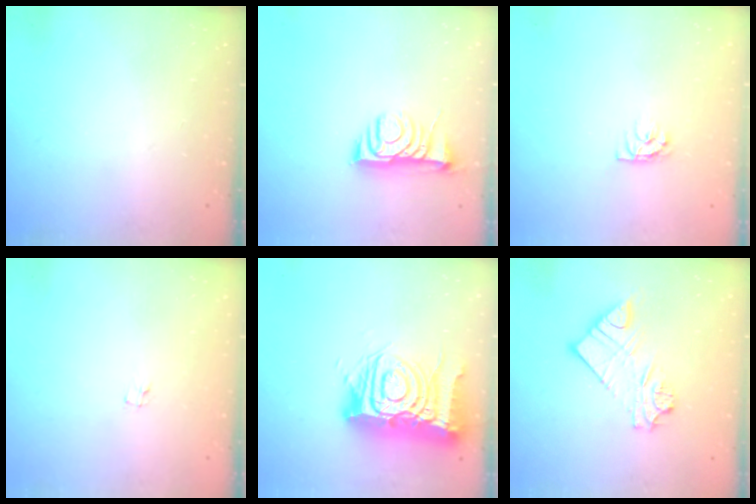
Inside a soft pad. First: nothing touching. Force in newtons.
{"total": 8.3, "press": 8.2, "slide": 0.9}
{"total": 3.9, "press": 3.9, "slide": 0.3}
{"total": 1.2, "press": 1.2, "slide": 0.1}
{"total": 17.8, "press": 17.7, "slide": 1.9}
{"total": 13.3, "press": 13.3, "slide": 1.4}